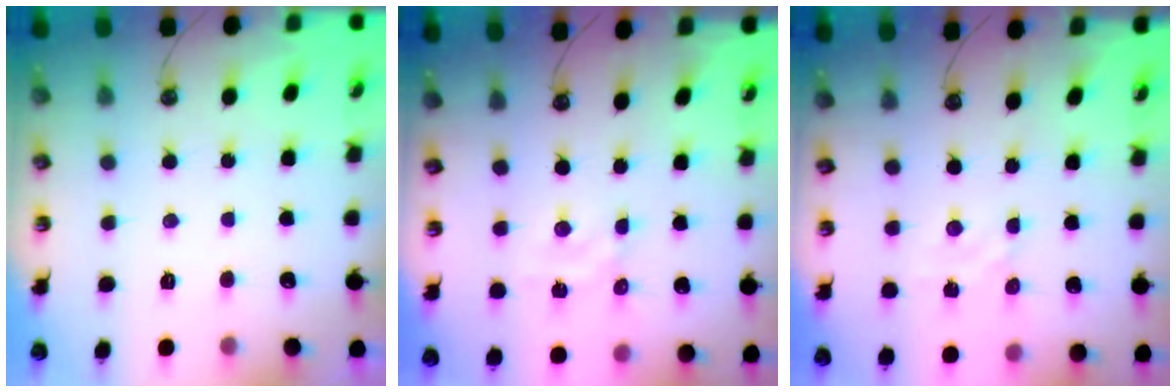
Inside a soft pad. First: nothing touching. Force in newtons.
{"total": 2.9, "press": 2.9, "slide": 0.6}
{"total": 3.4, "press": 3.4, "slide": 0.5}